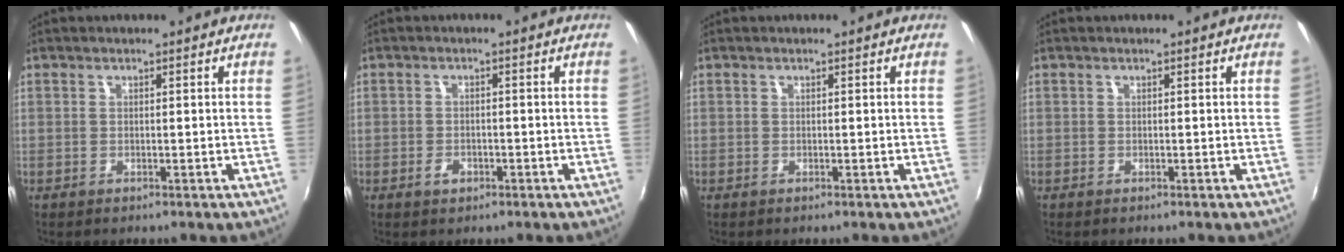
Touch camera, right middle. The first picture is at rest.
{"total": 1.6, "force": [-0.7, 1.1, 1.0], "torque": [-0.019, -0.001, -0.014]}
{"total": 0.0}
{"total": 0.0}